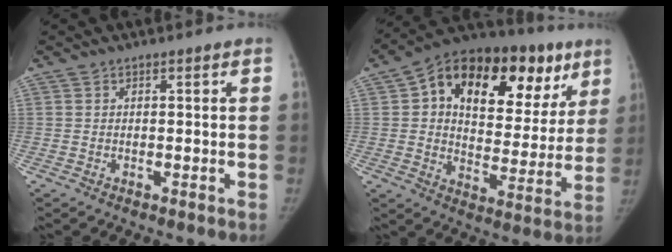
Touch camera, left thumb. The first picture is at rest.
{"total": 27.0, "force": [11.3, 15.7, 18.8], "torque": [-0.228, 0.029, 0.173]}